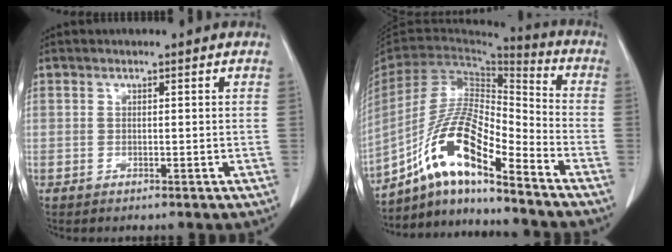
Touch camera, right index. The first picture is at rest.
{"total": 15.3, "force": [-9.8, 2.4, 11.4], "torque": [-0.227, 0.006, -0.180]}